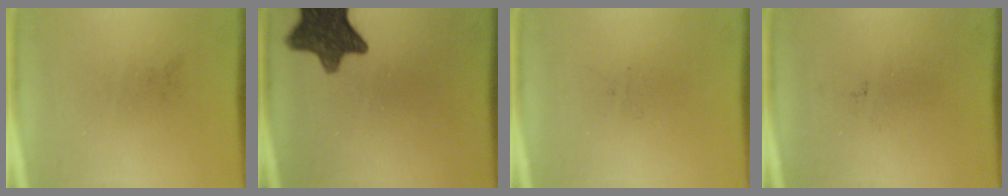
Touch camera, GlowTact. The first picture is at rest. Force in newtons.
{"total": 11.4}
{"total": 0.0}
{"total": 0.0}